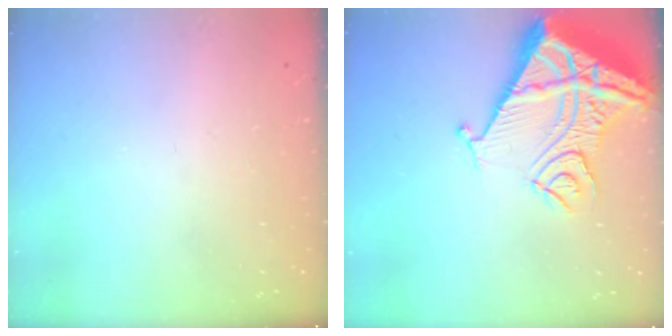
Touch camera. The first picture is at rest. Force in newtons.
{"total": 20.1, "press": 19.9, "slide": 2.1}